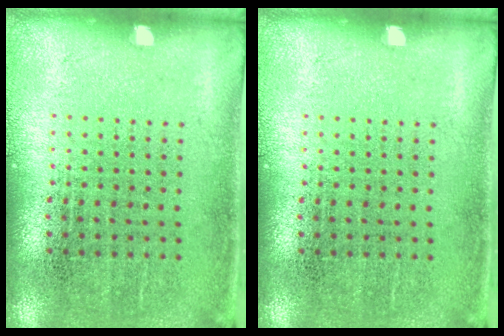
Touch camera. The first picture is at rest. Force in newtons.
{"total": 0.0}